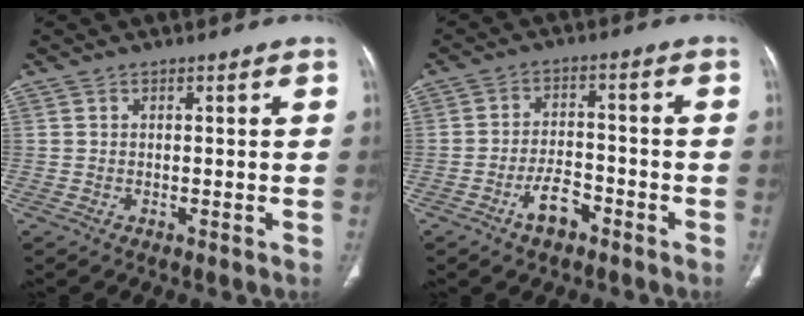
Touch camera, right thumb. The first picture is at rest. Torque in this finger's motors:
{"motor_torque": [1.26, 0.20, 0.71, -0.63, 0.01]}